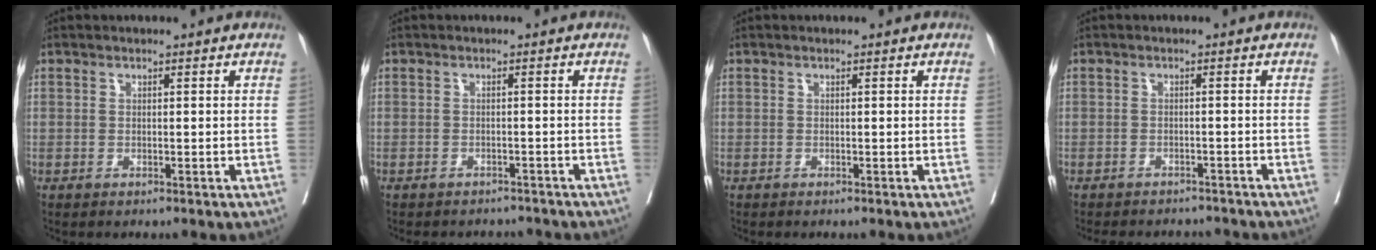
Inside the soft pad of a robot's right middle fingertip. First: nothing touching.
{"total": 5.2, "force": [-4.8, 1.8, 0.3], "torque": [0.003, 0.000, -0.058]}
{"total": 0.0}
{"total": 8.1, "force": [-7.5, 2.4, 1.6], "torque": [-0.021, 0.005, -0.092]}